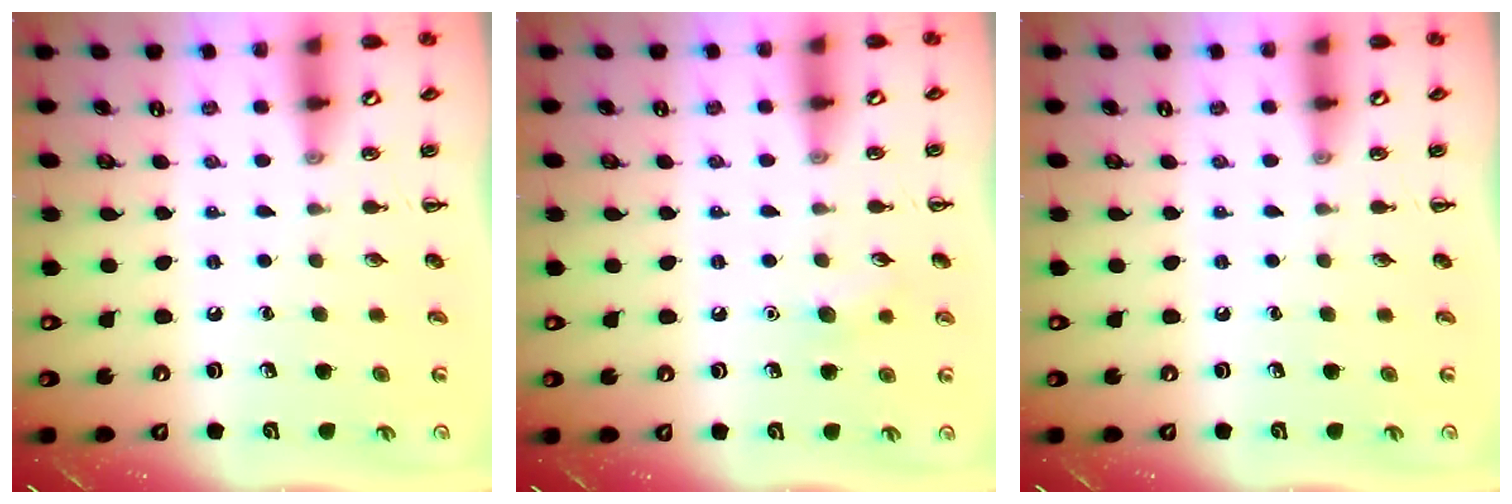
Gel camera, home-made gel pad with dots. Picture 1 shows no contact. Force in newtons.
{"total": 5.7, "press": 5.5, "slide": 1.3}
{"total": 0.0}